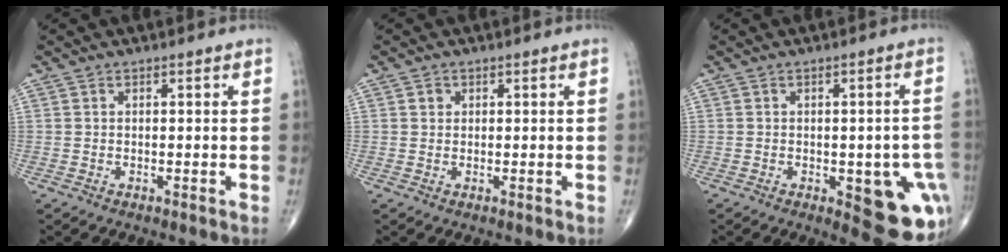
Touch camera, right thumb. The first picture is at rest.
{"total": 1.1, "force": [0.4, 1.0, 0.3], "torque": [0.000, 0.000, 0.005]}
{"total": 13.9, "force": [-3.9, 5.6, 12.1], "torque": [-0.101, 0.008, -0.030]}